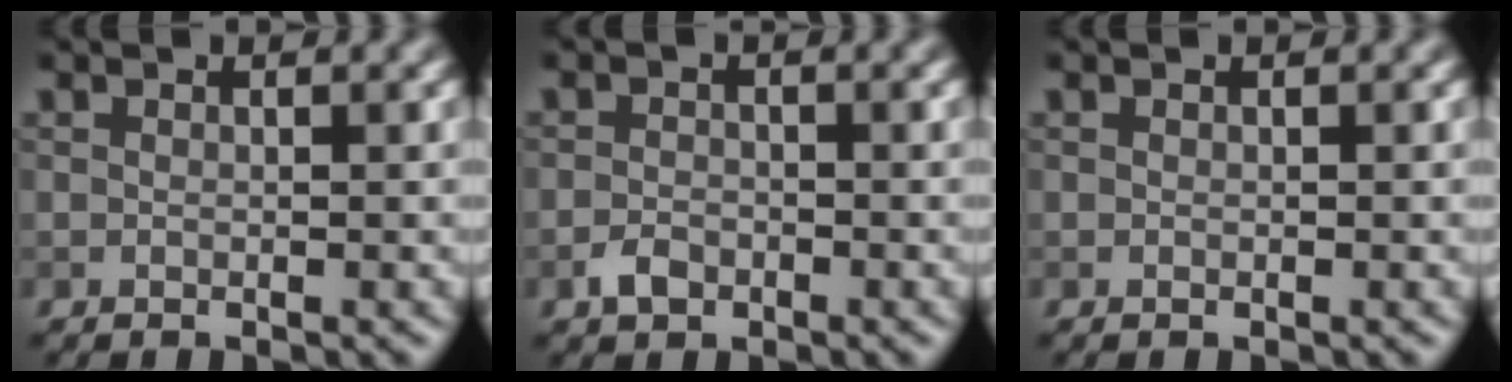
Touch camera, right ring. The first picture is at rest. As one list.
[{"total": 1.6, "force": [-1.1, 1.0, 0.7], "torque": [-0.012, 0.000, -0.022]}, {"total": 0.0}]